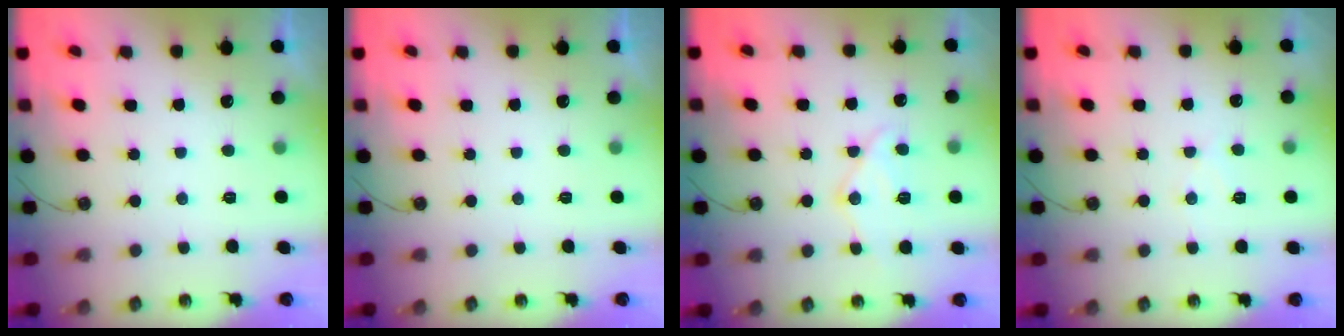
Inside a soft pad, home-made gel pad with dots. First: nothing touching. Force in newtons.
{"total": 0.0}
{"total": 12.8, "press": 12.8, "slide": 1.4}
{"total": 6.2, "press": 6.2, "slide": 1.0}